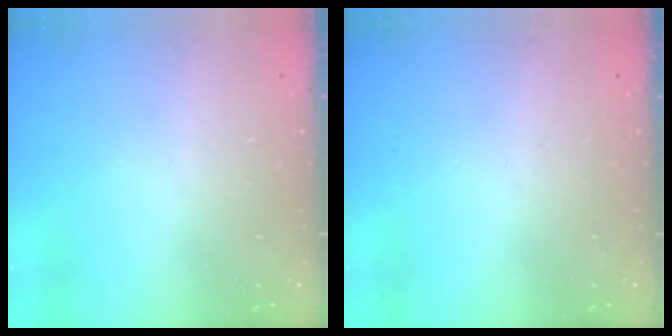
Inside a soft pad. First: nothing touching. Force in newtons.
{"total": 0.0}